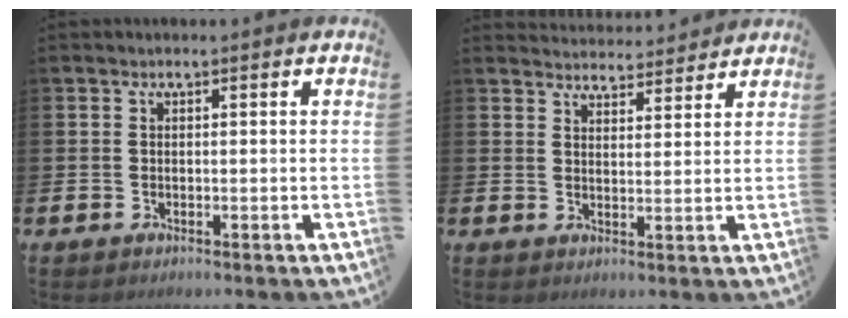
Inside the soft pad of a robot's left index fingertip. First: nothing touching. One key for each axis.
{"total": 4.0, "fx": 4.0, "fy": 0.7, "fz": -0.2, "tx": -0.006, "ty": -0.023, "tz": 0.072}